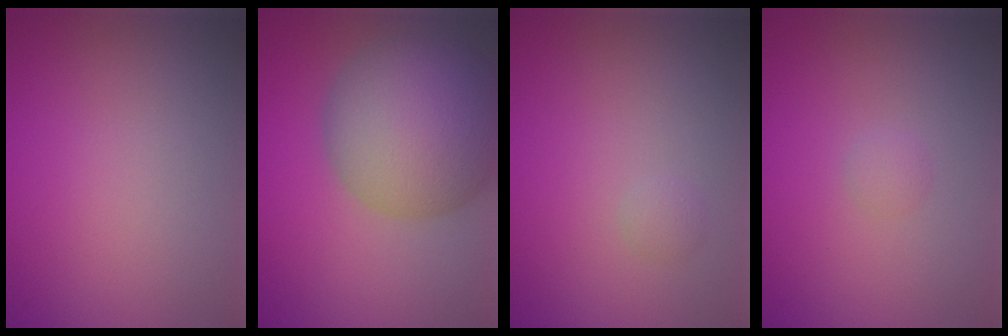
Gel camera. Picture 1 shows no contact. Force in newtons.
{"total": 11.6, "press": 11.6, "slide": 0.6}
{"total": 0.7, "press": 0.7, "slide": 0.0}
{"total": 0.7, "press": 0.7, "slide": 0.0}